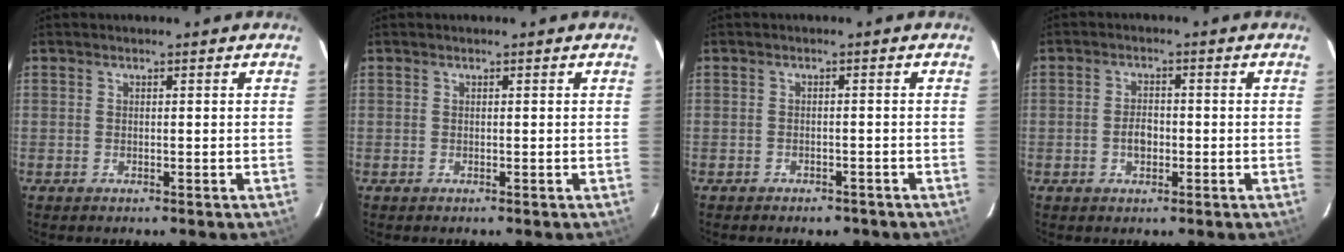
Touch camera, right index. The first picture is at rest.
{"total": 0.0}
{"total": 4.1, "force": [-3.3, 2.2, 1.3], "torque": [-0.027, 0.001, -0.037]}
{"total": 3.4, "force": [-0.9, 2.2, 2.4], "torque": [-0.044, 0.005, -0.013]}